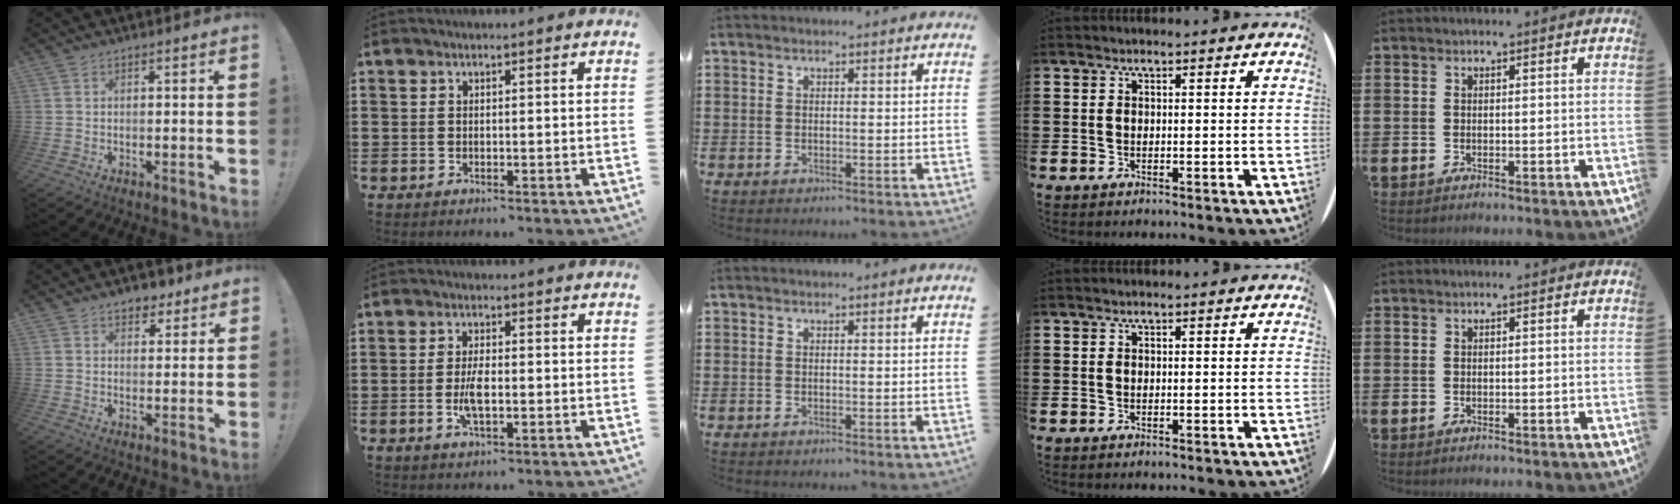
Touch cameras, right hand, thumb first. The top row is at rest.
{"thumb": {"total": 5.3, "force": [3.7, 3.4, 1.7], "torque": [-0.007, -0.018, 0.066]}, "index": {"total": 4.1, "force": [-0.8, 1.5, 3.8], "torque": [-0.080, -0.001, -0.019]}}